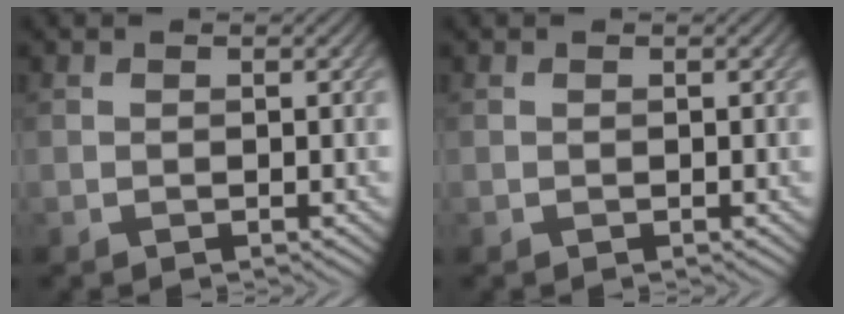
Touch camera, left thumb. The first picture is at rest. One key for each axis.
{"total": 0.0}